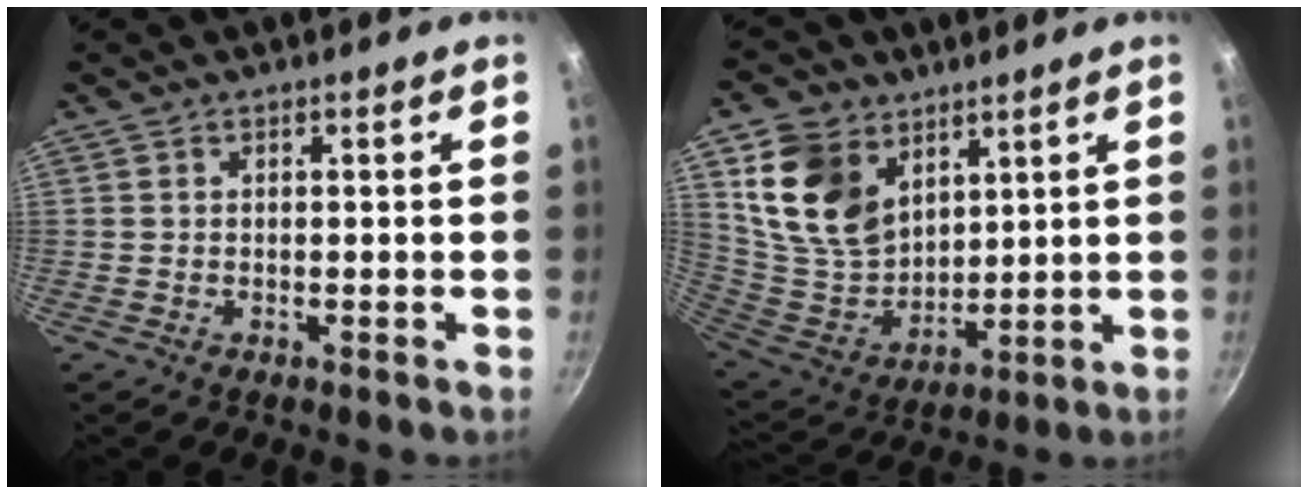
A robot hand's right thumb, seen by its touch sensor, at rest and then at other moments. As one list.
[{"total": 16.3, "force": [7.8, 11.6, 8.4], "torque": [-0.135, -0.041, 0.165]}]